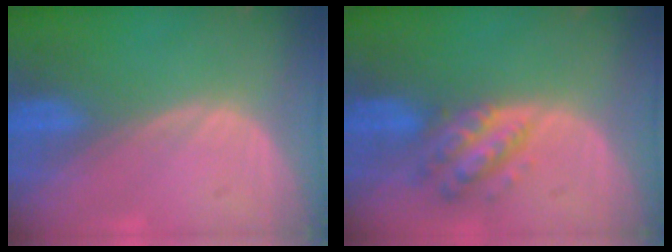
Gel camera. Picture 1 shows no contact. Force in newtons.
{"total": 6.4, "press": 5.8, "slide": 2.8}